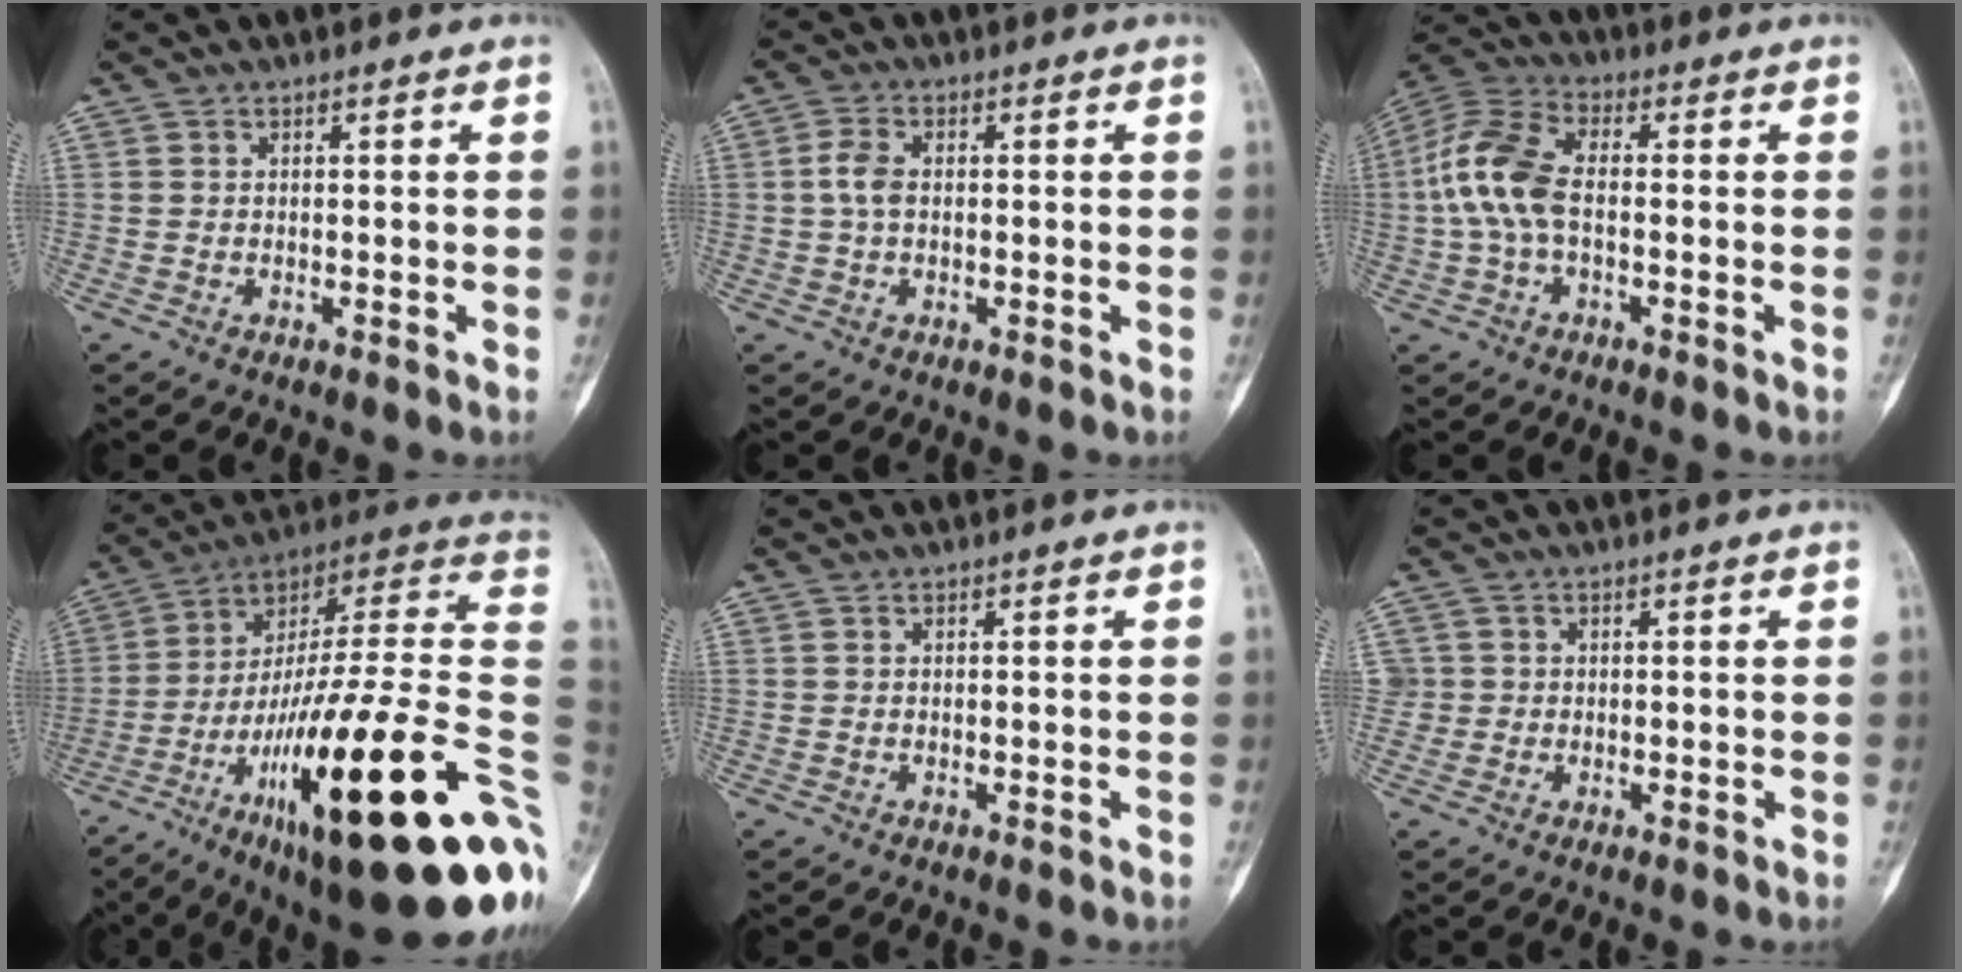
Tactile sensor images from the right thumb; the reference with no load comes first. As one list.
[{"total": 3.7, "force": [0.2, 2.2, 2.9], "torque": [-0.066, 0.008, -0.001]}, {"total": 11.4, "force": [-0.6, 6.3, 9.5], "torque": [-0.214, 0.032, -0.017]}, {"total": 36.5, "force": [-8.8, 7.5, 34.6], "torque": [-0.446, 0.065, -0.146]}, {"total": 0.0}, {"total": 2.3, "force": [0.0, 2.3, 0.0], "torque": [0.015, 0.007, -0.001]}]